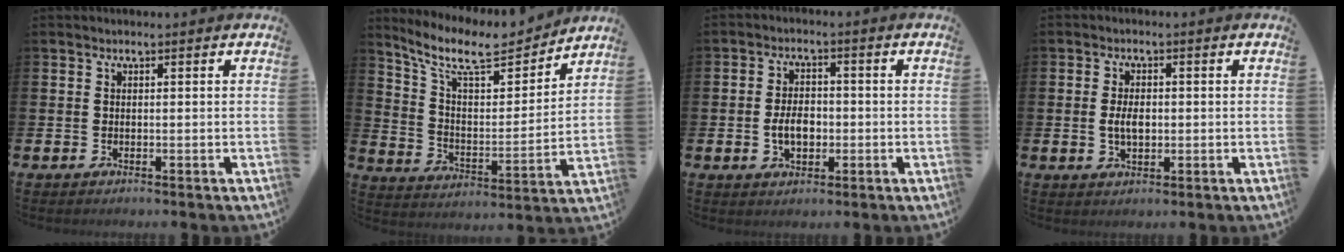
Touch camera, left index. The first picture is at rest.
{"total": 10.2, "force": [8.9, 3.0, 4.1], "torque": [-0.116, -0.057, 0.154]}
{"total": 4.2, "force": [-0.8, 2.7, 3.2], "torque": [-0.043, 0.000, -0.019]}
{"total": 3.3, "force": [0.0, 1.9, 2.7], "torque": [-0.044, 0.002, -0.003]}